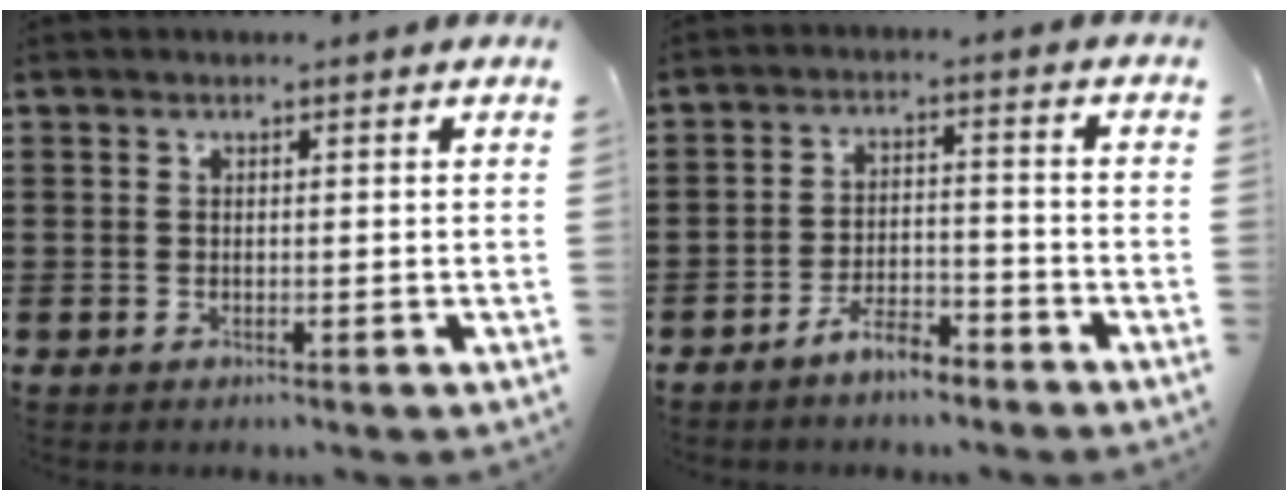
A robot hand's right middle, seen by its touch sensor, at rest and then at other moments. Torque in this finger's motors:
{"motor_torque": [1.52, -0.62, 0.14, 0.05]}